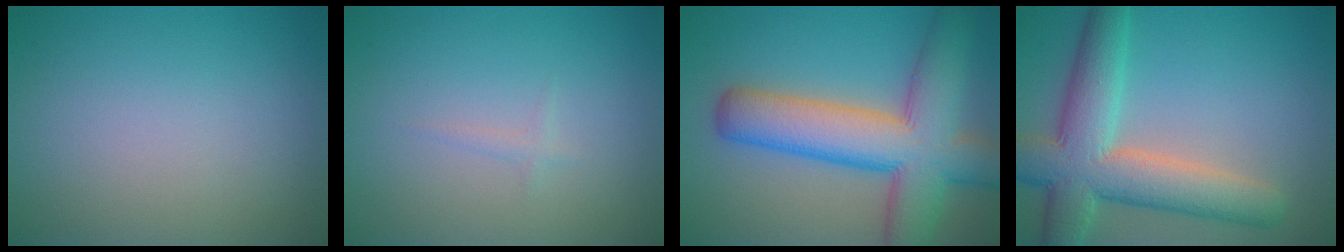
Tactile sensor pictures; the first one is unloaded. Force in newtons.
{"total": 0.7, "press": 0.6, "slide": 0.1}
{"total": 10.9, "press": 10.9, "slide": 0.6}
{"total": 8.7, "press": 8.7, "slide": 0.6}